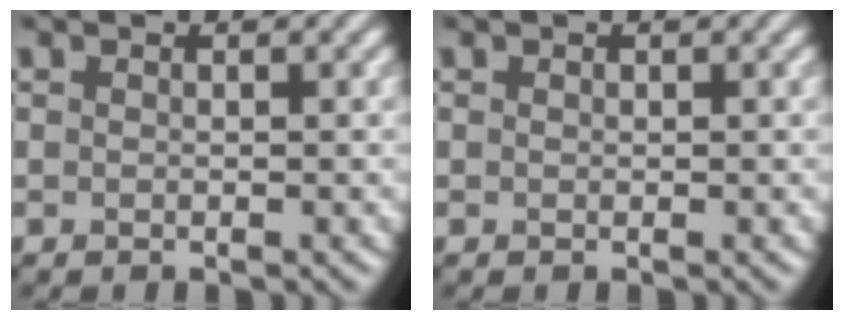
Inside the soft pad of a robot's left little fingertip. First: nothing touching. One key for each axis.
{"total": 0.0}